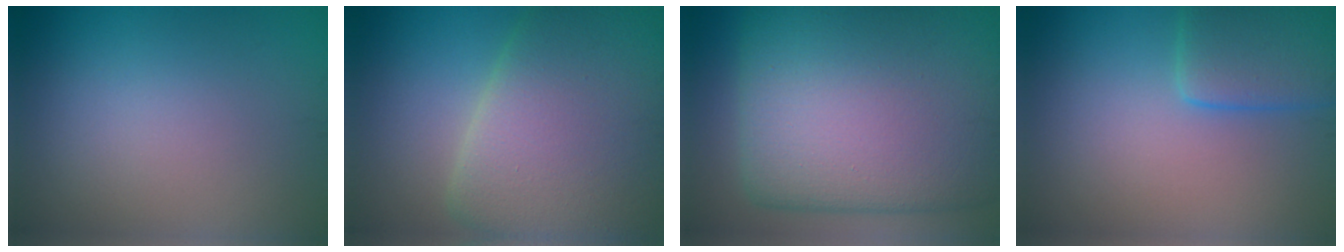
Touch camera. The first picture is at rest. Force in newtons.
{"total": 12.8, "press": 12.8, "slide": 0.4}
{"total": 22.1, "press": 22.1, "slide": 0.7}
{"total": 4.7, "press": 4.7, "slide": 0.3}